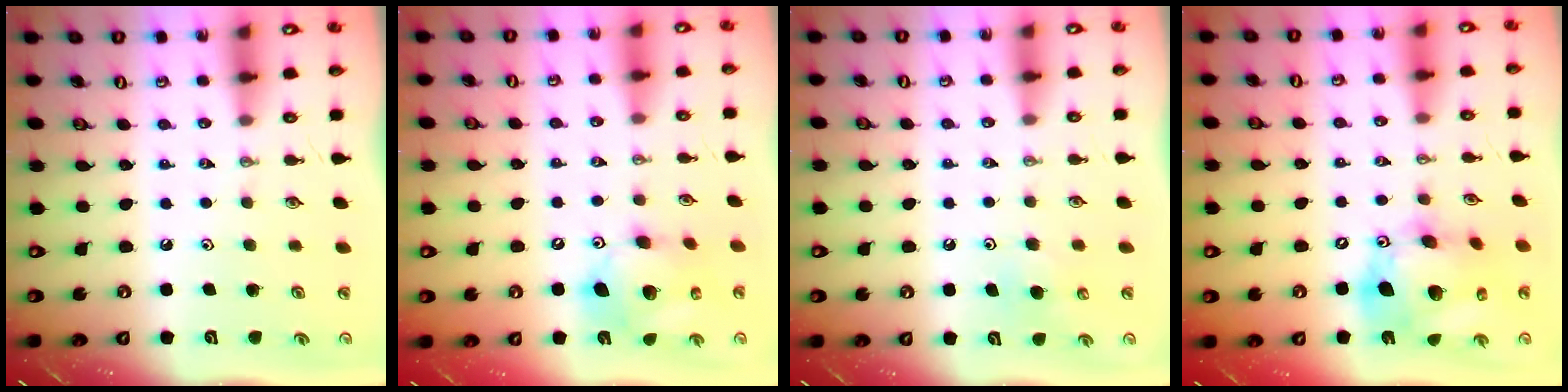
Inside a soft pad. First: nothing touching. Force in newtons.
{"total": 13.3, "press": 13.0, "slide": 2.5}
{"total": 5.3, "press": 5.3, "slide": 0.5}
{"total": 19.3, "press": 19.0, "slide": 3.2}